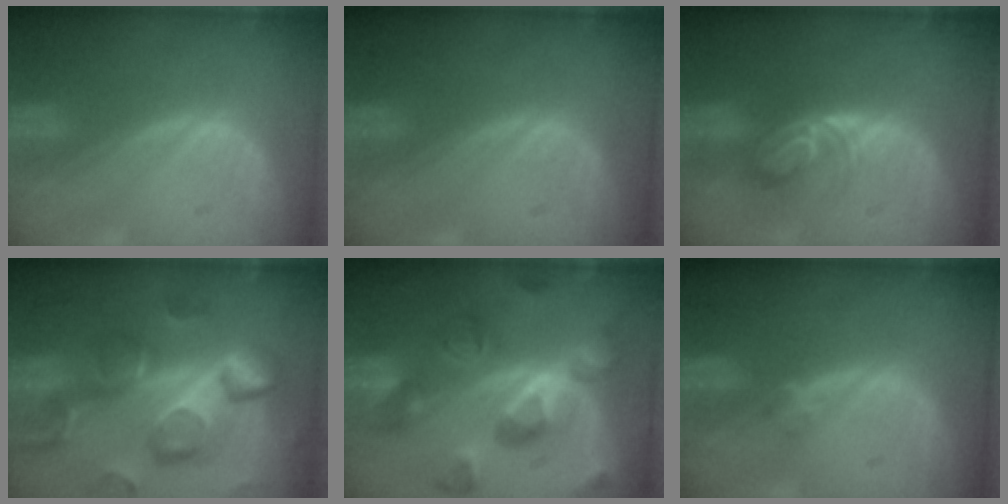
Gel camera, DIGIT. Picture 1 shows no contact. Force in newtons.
{"total": 0.0}
{"total": 5.7, "press": 4.8, "slide": 3.1}
{"total": 12.8, "press": 11.2, "slide": 6.2}
{"total": 11.3, "press": 11.2, "slide": 1.0}
{"total": 1.0, "press": 1.0, "slide": 0.2}